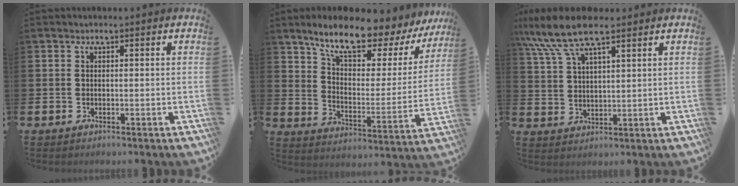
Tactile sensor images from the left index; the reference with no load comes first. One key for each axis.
{"total": 10.4, "fx": 8.7, "fy": 3.1, "fz": 4.8, "tx": -0.113, "ty": -0.062, "tz": 0.141}
{"total": 9.2, "fx": 7.1, "fy": 2.5, "fz": 5.1, "tx": -0.122, "ty": -0.012, "tz": 0.131}